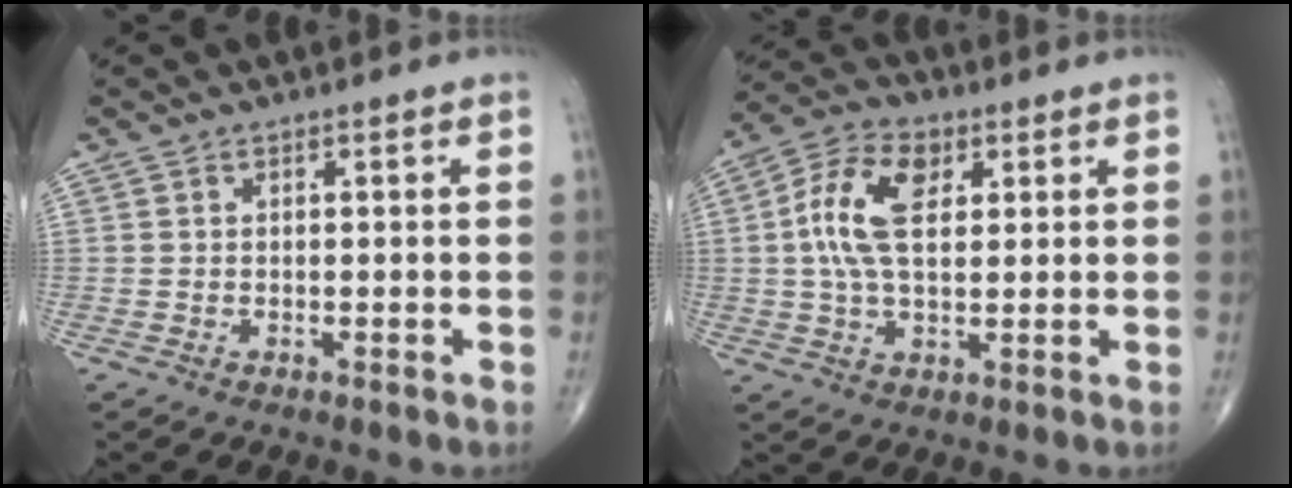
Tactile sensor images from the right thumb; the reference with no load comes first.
{"total": 11.8, "force": [2.5, 6.6, 9.4], "torque": [-0.174, 0.011, 0.041]}